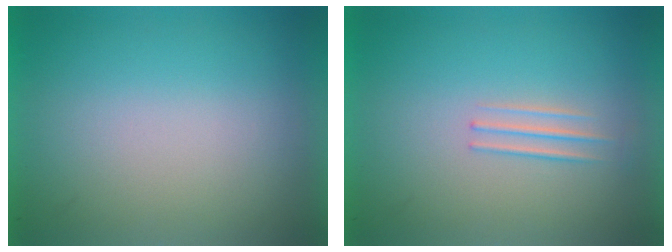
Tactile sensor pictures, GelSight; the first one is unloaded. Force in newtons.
{"total": 1.3}